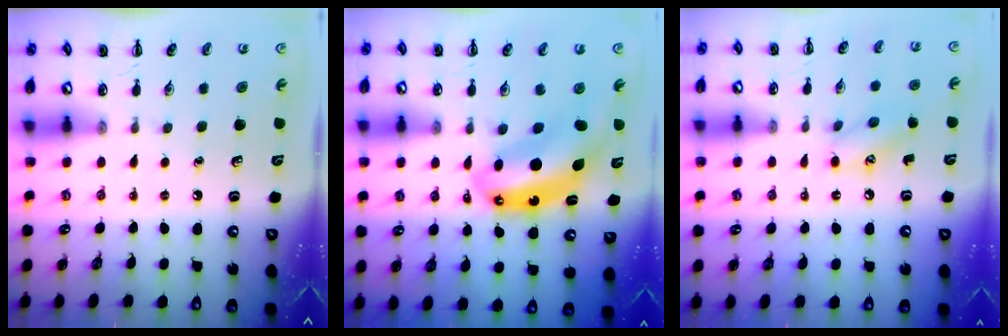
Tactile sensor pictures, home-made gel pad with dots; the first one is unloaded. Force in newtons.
{"total": 10.2, "press": 9.8, "slide": 2.9}
{"total": 9.4, "press": 9.3, "slide": 1.1}